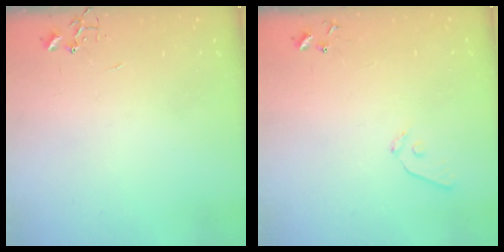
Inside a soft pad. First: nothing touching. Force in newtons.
{"total": 7.4, "press": 7.4, "slide": 0.6}